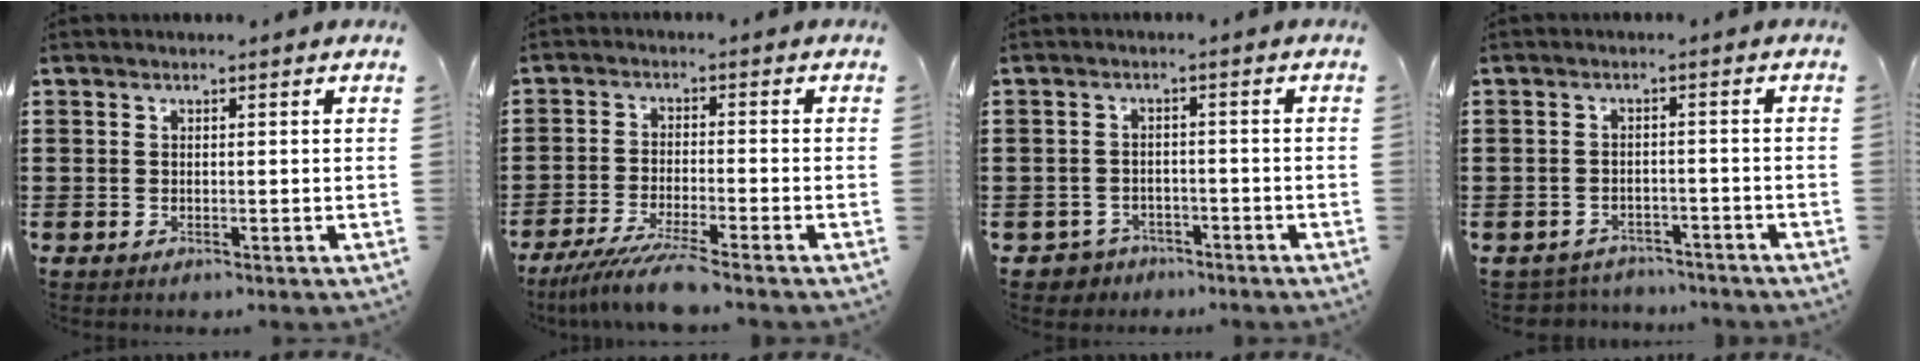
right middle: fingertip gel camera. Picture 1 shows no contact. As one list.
[{"total": 5.9, "force": [-5.1, -0.4, 3.0], "torque": [-0.067, -0.022, -0.098]}, {"total": 2.4, "force": [-2.2, 1.0, -0.1], "torque": [-0.008, 0.000, -0.050]}, {"total": 2.7, "force": [-2.6, 0.4, -0.3], "torque": [-0.005, 0.000, -0.059]}]